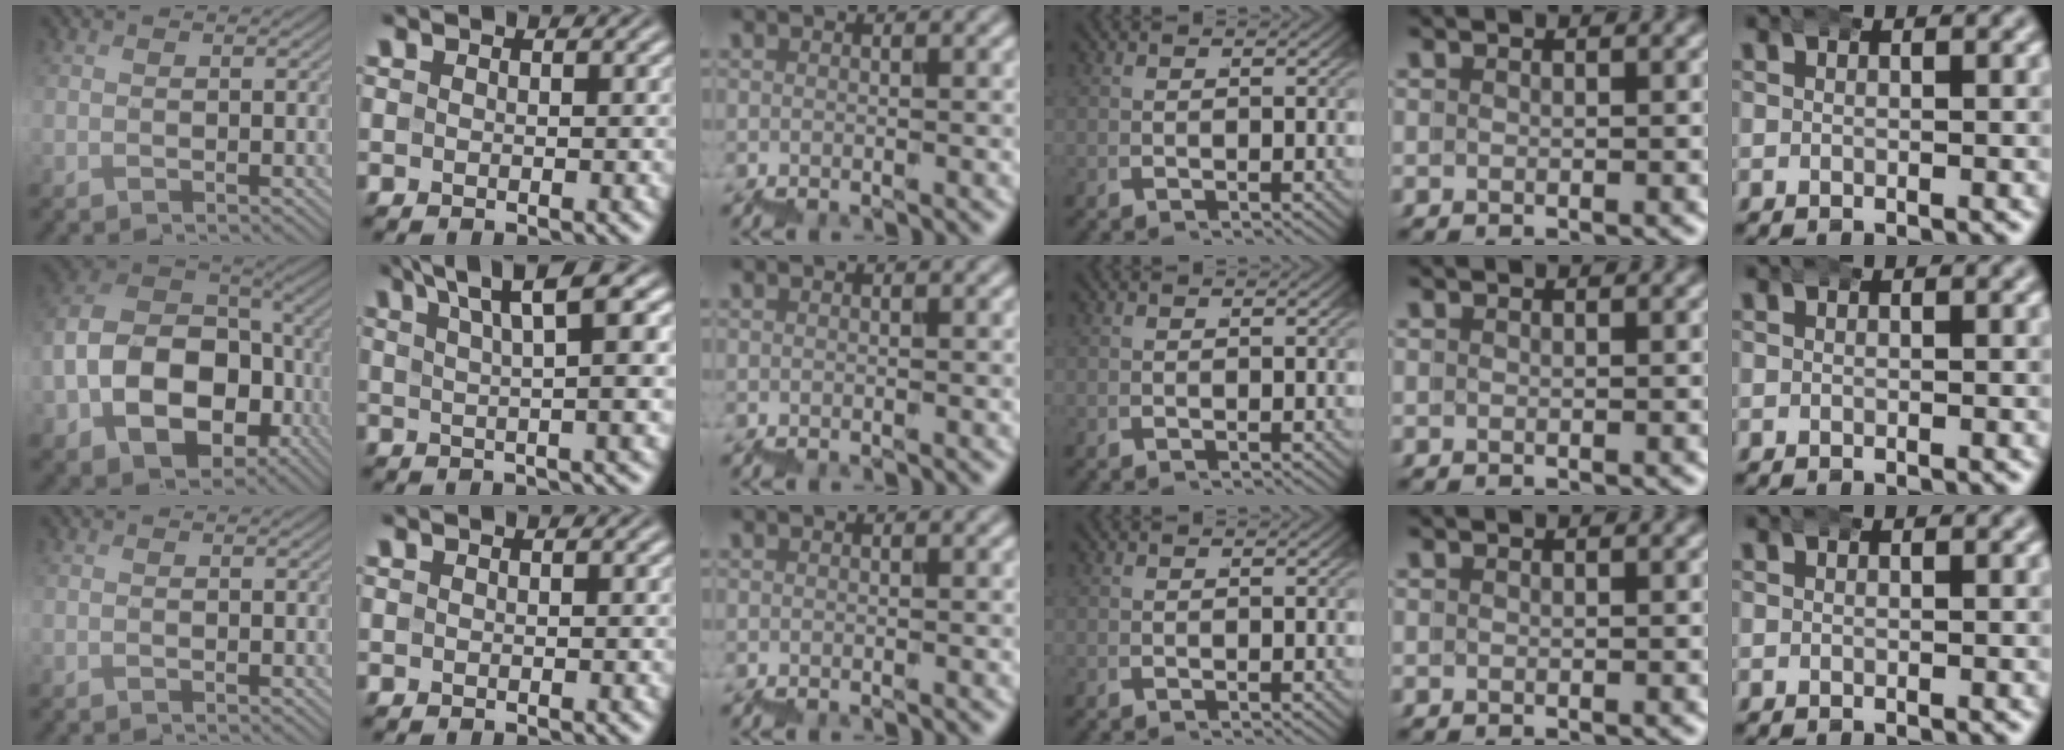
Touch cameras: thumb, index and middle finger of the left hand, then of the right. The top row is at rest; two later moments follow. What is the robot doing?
{"motion": "wrap", "object": "bubble wrap"}